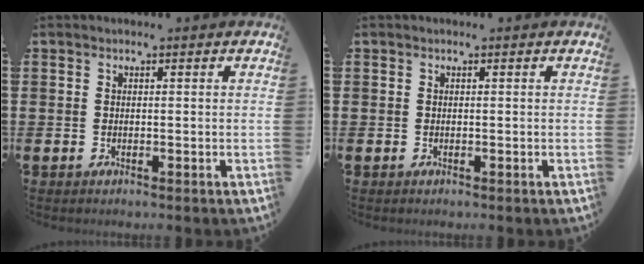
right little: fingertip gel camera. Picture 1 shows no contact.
{"total": 0.0}